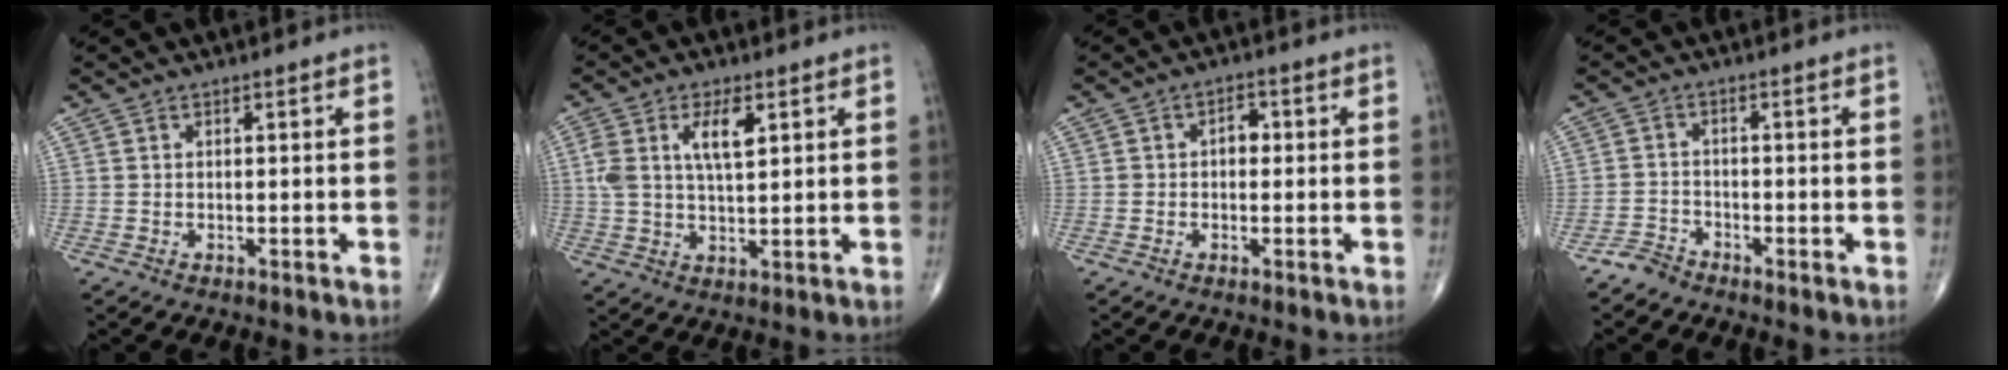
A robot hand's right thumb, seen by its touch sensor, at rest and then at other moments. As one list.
[{"total": 7.4, "force": [2.6, 3.0, 6.2], "torque": [-0.120, -0.003, 0.051]}, {"total": 2.8, "force": [0.1, 2.0, 2.0], "torque": [-0.017, 0.013, -0.004]}, {"total": 2.5, "force": [-2.3, 0.9, -0.1], "torque": [0.008, 0.001, -0.051]}]